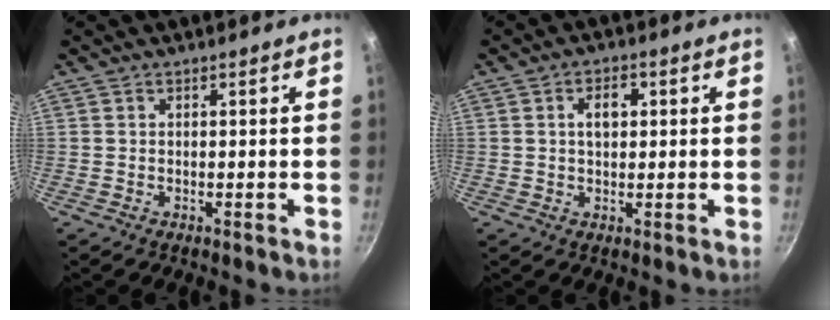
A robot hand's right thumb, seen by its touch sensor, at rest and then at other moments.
{"total": 4.1, "force": [0.9, 2.6, 3.1], "torque": [-0.033, 0.007, 0.011]}